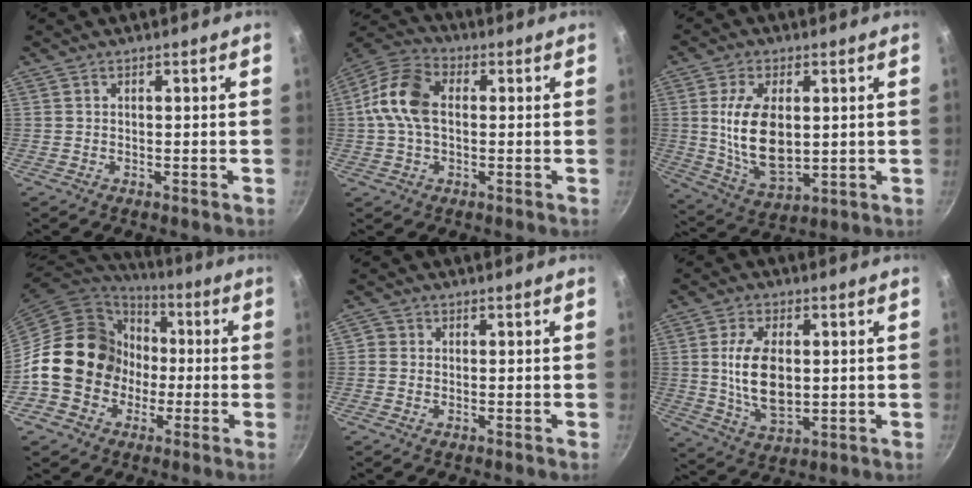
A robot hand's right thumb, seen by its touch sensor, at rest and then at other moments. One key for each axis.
{"total": 11.2, "fx": 0.5, "fy": 7.3, "fz": 8.4, "tx": -0.155, "ty": 0.027, "tz": -0.005}
{"total": 12.8, "fx": 1.3, "fy": 6.9, "fz": 10.7, "tx": -0.190, "ty": -0.010, "tz": 0.030}
{"total": 18.7, "fx": -1.8, "fy": 16.2, "fz": 9.1, "tx": -0.124, "ty": 0.044, "tz": -0.030}
{"total": 1.4, "fx": -0.1, "fy": 1.3, "fz": 0.5, "tx": -0.004, "ty": 0.003, "tz": -0.006}
{"total": 12.0, "fx": 1.0, "fy": 6.6, "fz": 10.0, "tx": -0.174, "ty": -0.007, "tz": 0.024}